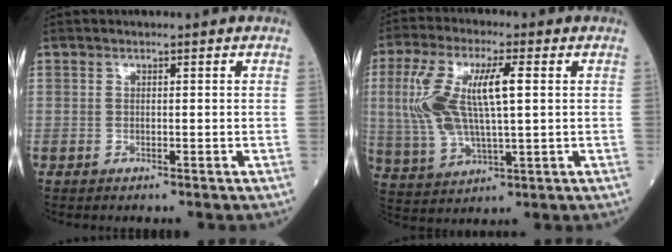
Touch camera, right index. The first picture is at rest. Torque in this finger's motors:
{"motor_torque": [0.57, 0.19, 0.33, 0.21]}